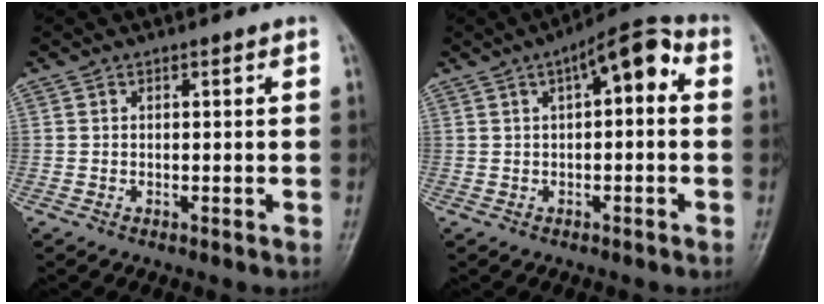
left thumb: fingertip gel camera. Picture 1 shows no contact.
{"total": 8.8, "force": [2.2, 3.6, 7.7], "torque": [-0.092, 0.030, 0.020]}